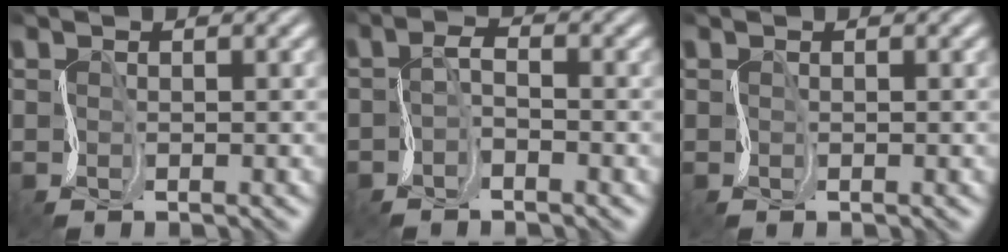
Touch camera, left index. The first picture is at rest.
{"total": 1.1, "force": [-0.8, 0.2, 0.7], "torque": [-0.014, 0.006, -0.022]}
{"total": 0.0}